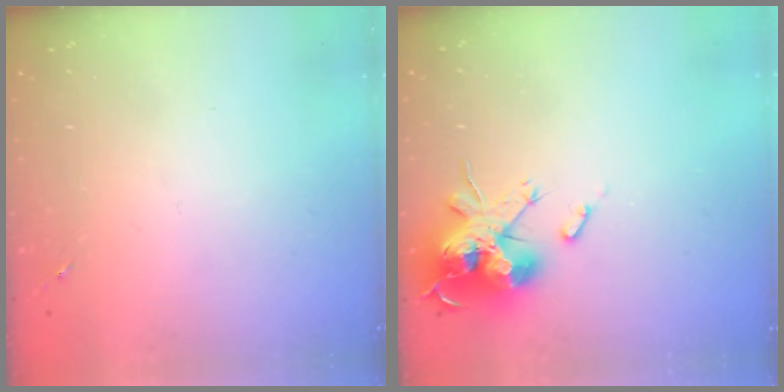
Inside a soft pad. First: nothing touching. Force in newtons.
{"total": 18.9, "press": 18.9, "slide": 0.2}